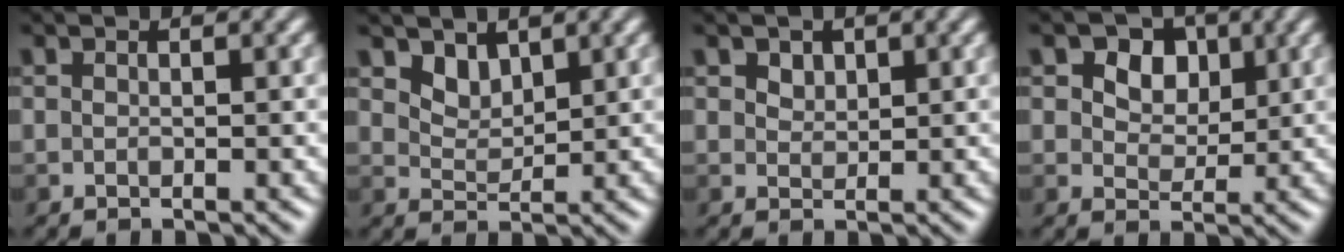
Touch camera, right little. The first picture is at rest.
{"total": 1.9, "force": [1.4, 1.0, 0.7], "torque": [-0.015, -0.006, 0.027]}
{"total": 1.3, "force": [0.8, 0.9, 0.4], "torque": [-0.007, -0.004, 0.017]}
{"total": 5.6, "force": [2.5, 4.0, 3.0], "torque": [-0.054, 0.007, 0.036]}